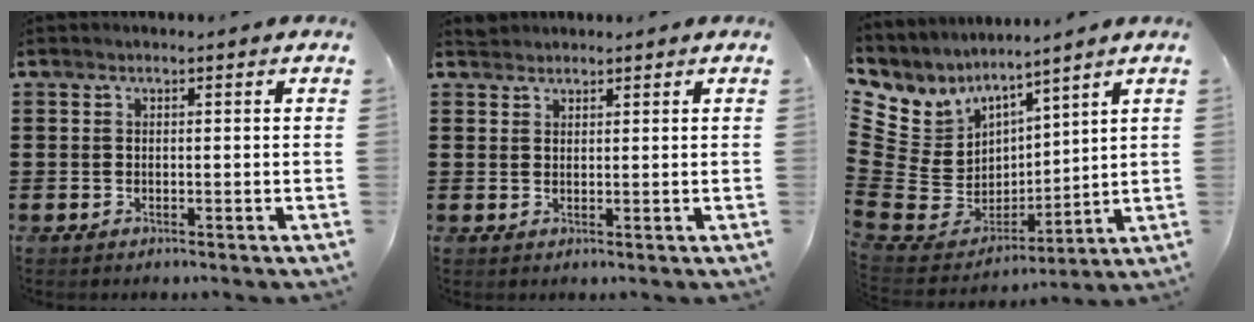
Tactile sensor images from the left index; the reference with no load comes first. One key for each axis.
{"total": 1.5, "fx": 1.4, "fy": 0.5, "fz": 0.0, "tx": -0.003, "ty": 0.003, "tz": 0.029}
{"total": 8.4, "fx": 4.7, "fy": 6.9, "fz": 0.7, "tx": -0.074, "ty": -0.048, "tz": 0.098}